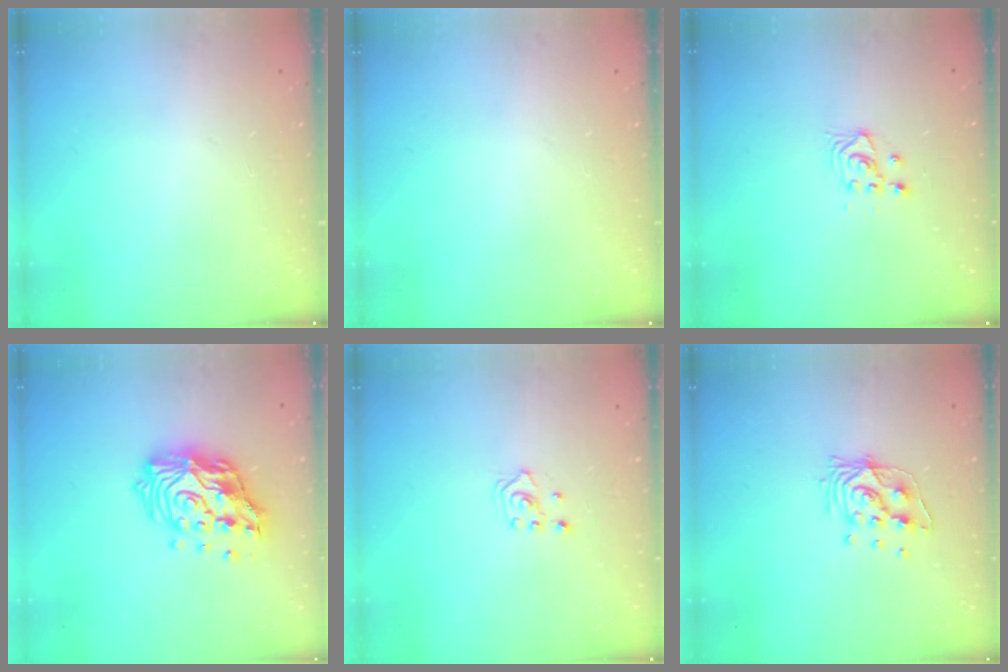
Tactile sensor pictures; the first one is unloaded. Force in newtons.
{"total": 0.0}
{"total": 3.4, "press": 3.4, "slide": 0.4}
{"total": 16.3, "press": 16.2, "slide": 1.6}
{"total": 2.0, "press": 1.8, "slide": 0.9}
{"total": 10.3, "press": 10.3, "slide": 0.7}